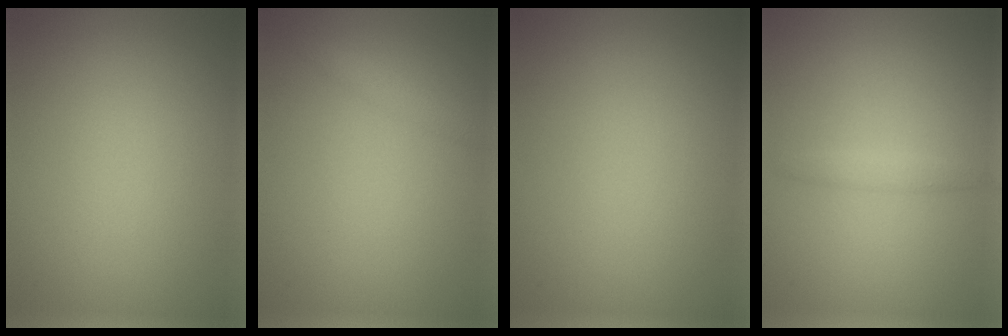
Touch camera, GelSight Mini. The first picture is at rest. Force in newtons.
{"total": 1.3, "press": 1.3, "slide": 0.1}
{"total": 0.0}
{"total": 1.2, "press": 1.2, "slide": 0.1}